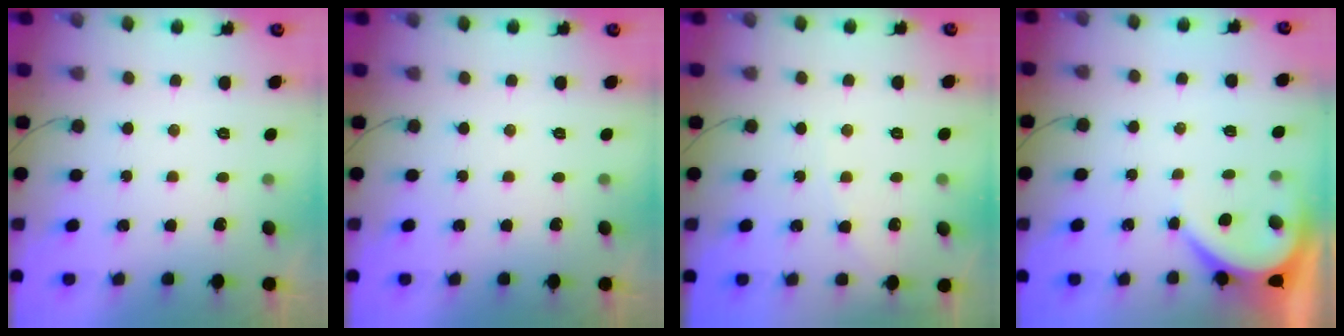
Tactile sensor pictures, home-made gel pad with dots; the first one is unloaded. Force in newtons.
{"total": 0.0}
{"total": 3.7, "press": 3.6, "slide": 0.8}
{"total": 4.0, "press": 3.9, "slide": 0.6}